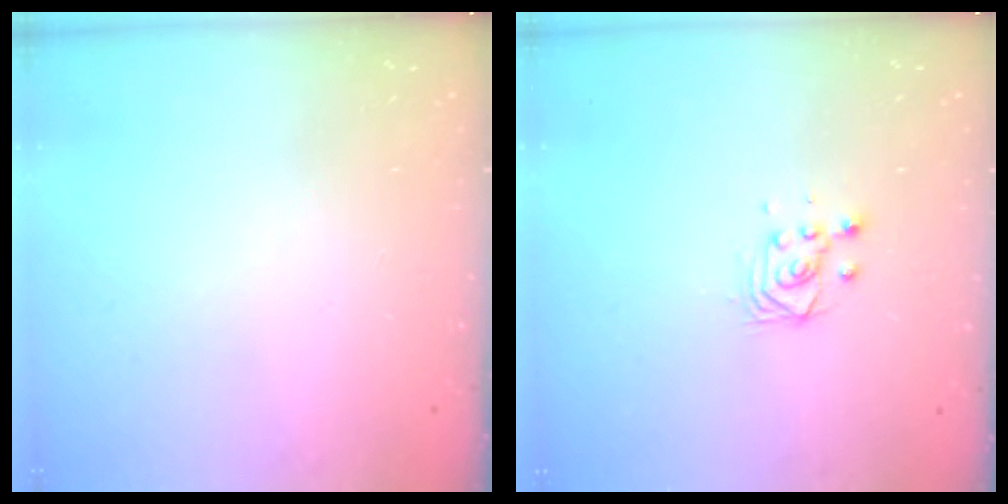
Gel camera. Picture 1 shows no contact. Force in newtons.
{"total": 3.3, "press": 3.2, "slide": 0.7}